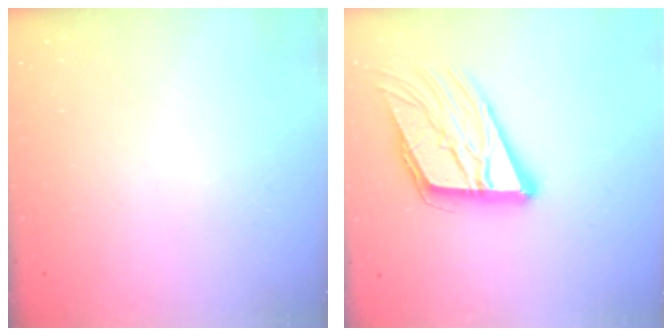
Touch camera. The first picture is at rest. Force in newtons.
{"total": 16.2, "press": 15.9, "slide": 2.9}